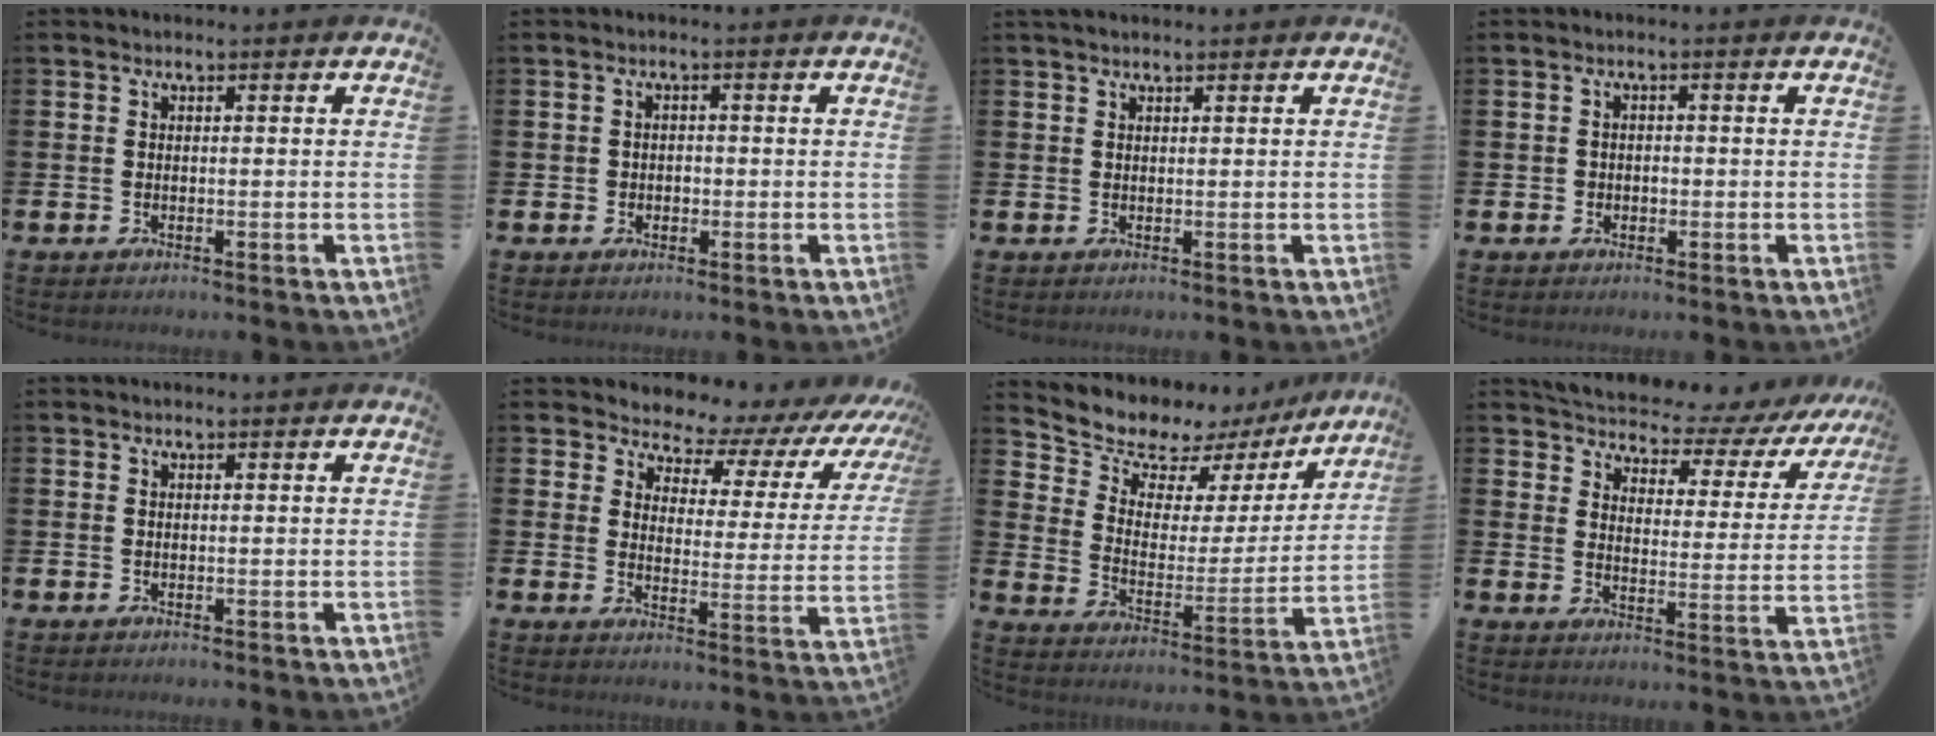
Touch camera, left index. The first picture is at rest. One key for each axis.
{"total": 1.2, "fx": 0.1, "fy": 1.1, "fz": 0.4, "tx": 0.006, "ty": 0.001, "tz": -0.005}
{"total": 1.2, "fx": 1.1, "fy": 0.2, "fz": 0.5, "tx": -0.001, "ty": -0.001, "tz": 0.019}
{"total": 1.1, "fx": 0.0, "fy": 1.0, "fz": 0.4, "tx": 0.007, "ty": -0.001, "tz": -0.005}
{"total": 0.0}
{"total": 5.0, "fx": 4.4, "fy": 2.2, "fz": 0.8, "tx": -0.025, "ty": -0.049, "tz": 0.064}
{"total": 9.7, "fx": 8.4, "fy": 4.1, "fz": 2.3, "tx": -0.077, "ty": -0.065, "tz": 0.147}
{"total": 5.0, "fx": 4.7, "fy": 1.5, "fz": 0.9, "tx": -0.035, "ty": -0.045, "tz": 0.072}